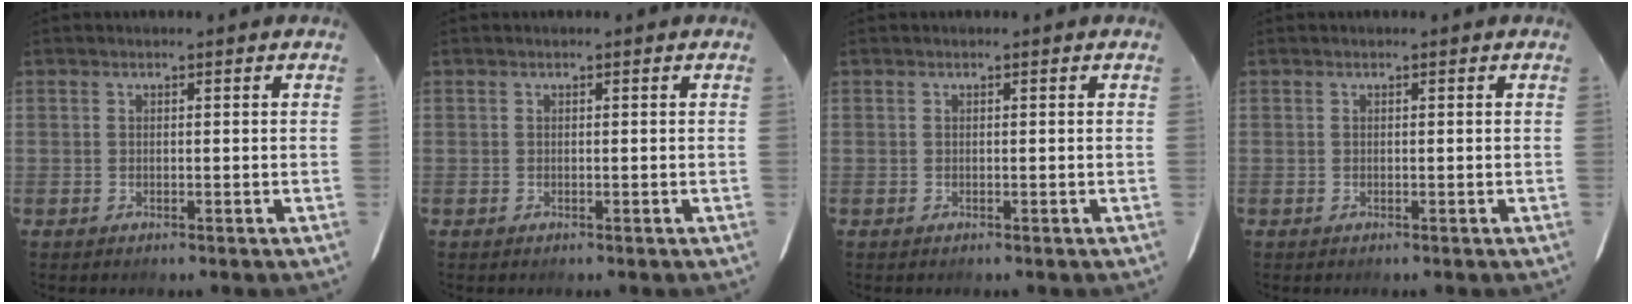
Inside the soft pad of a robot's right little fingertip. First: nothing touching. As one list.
[{"total": 0.0}, {"total": 0.0}, {"total": 0.0}]